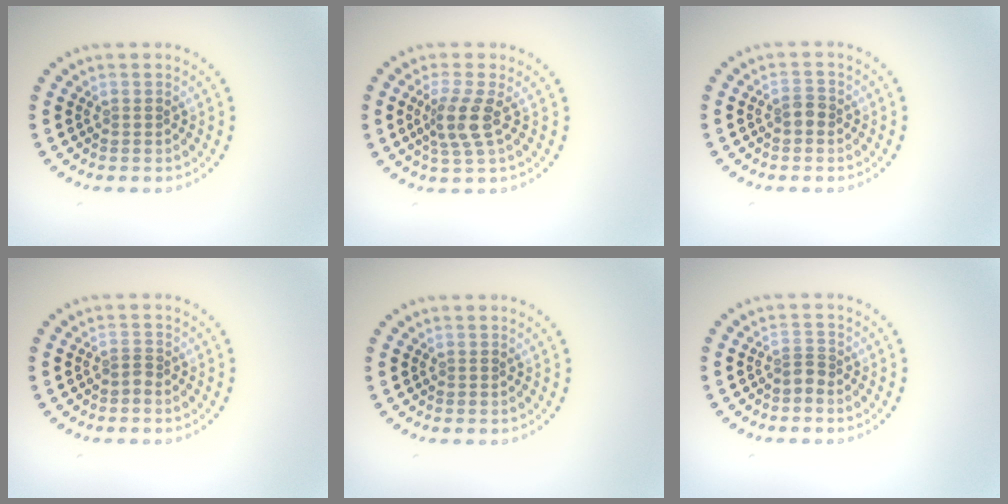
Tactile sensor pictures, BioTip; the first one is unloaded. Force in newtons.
{"total": 2.8, "press": 2.2, "slide": 1.8}
{"total": 1.2, "press": 1.2, "slide": 0.3}
{"total": 0.7, "press": 0.4, "slide": 0.6}
{"total": 0.0}
{"total": 1.0, "press": 0.6, "slide": 0.8}